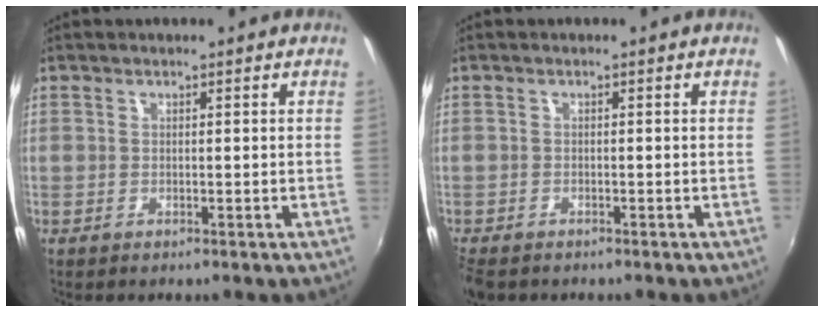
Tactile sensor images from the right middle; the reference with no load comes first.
{"total": 3.7, "force": [-3.0, 1.5, 1.5], "torque": [-0.043, -0.018, -0.057]}